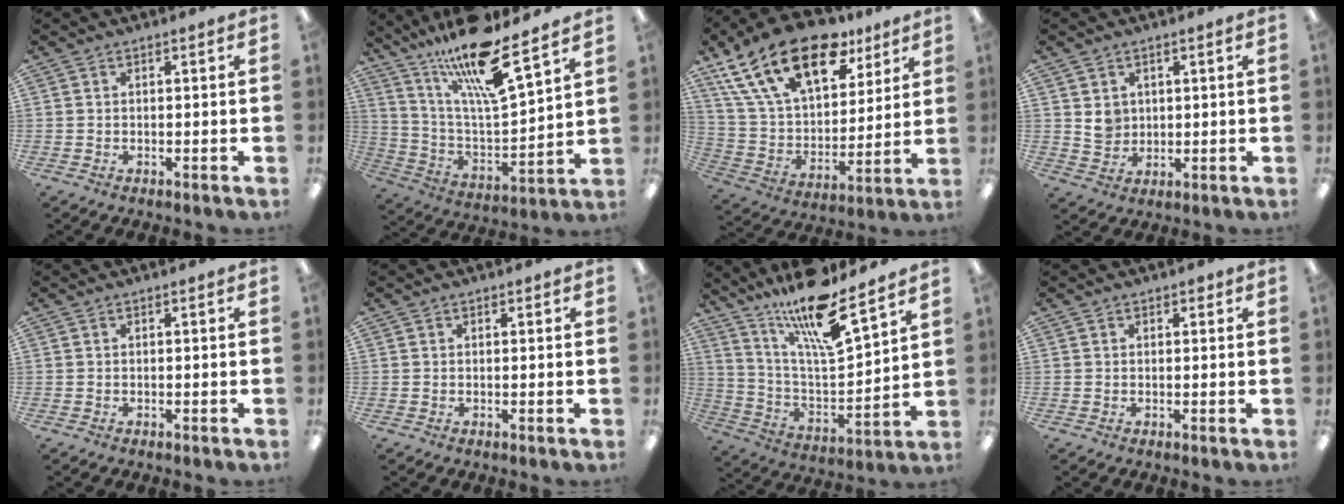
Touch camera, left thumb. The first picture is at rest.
{"total": 17.8, "force": [13.7, 3.2, 10.8], "torque": [-0.205, -0.090, 0.229]}
{"total": 24.0, "force": [14.0, 12.6, 14.8], "torque": [-0.262, -0.069, 0.249]}
{"total": 4.6, "force": [1.7, 4.1, 1.2], "torque": [-0.009, -0.002, 0.029]}
{"total": 0.0}
{"total": 0.6, "force": [0.5, 0.4, 0.1], "torque": [-0.001, 0.002, 0.009]}
{"total": 17.0, "force": [13.4, 3.2, 9.9], "torque": [-0.189, -0.089, 0.226]}
{"total": 1.2, "force": [0.8, 0.9, 0.3], "torque": [0.002, -0.001, 0.013]}